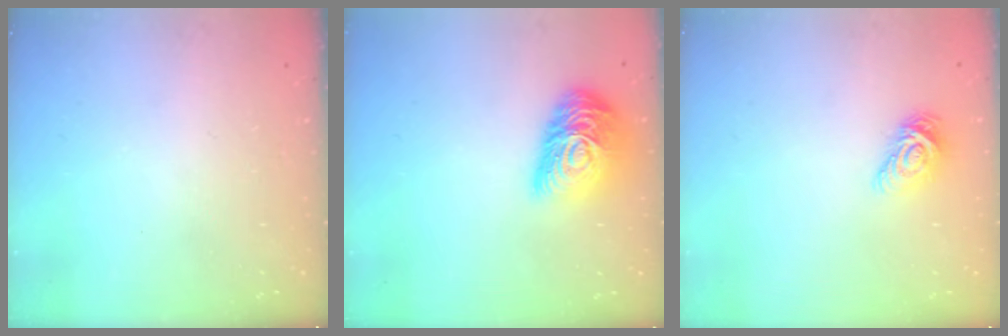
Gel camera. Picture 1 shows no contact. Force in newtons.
{"total": 16.3, "press": 16.3, "slide": 0.9}
{"total": 9.4, "press": 9.4, "slide": 0.5}